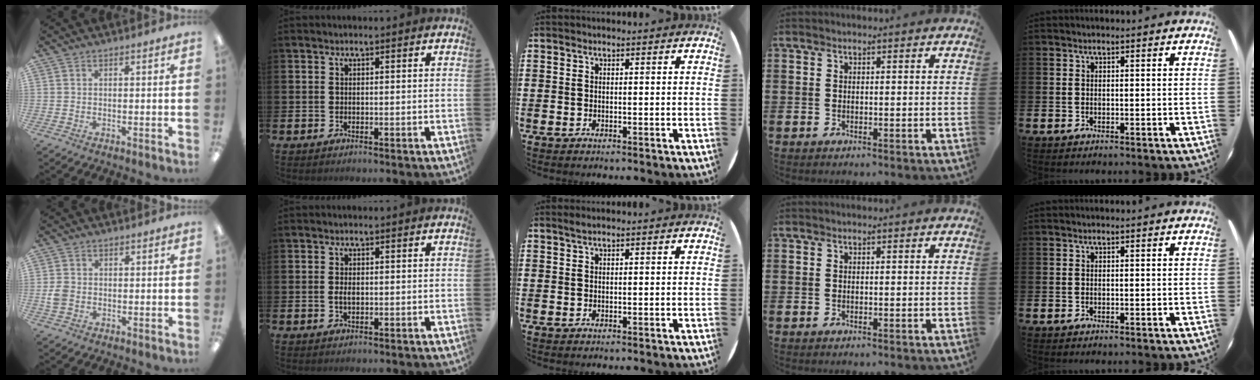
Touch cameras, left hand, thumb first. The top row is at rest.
{"thumb": {"total": 3.1, "force": [-0.5, 2.6, 1.7], "torque": [-0.020, 0.005, -0.010]}, "index": {"total": 1.4, "force": [-0.1, 0.8, 1.2], "torque": [-0.022, 0.005, -0.003]}, "middle": {"total": 0.6, "force": [0.5, 0.0, 0.4], "torque": [-0.005, 0.001, 0.008]}}